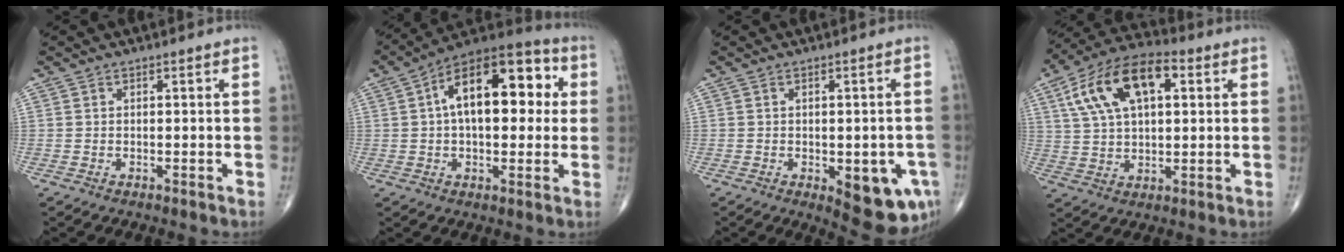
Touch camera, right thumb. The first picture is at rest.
{"total": 19.3, "force": [3.5, 10.0, 16.1], "torque": [-0.216, 0.032, 0.042]}
{"total": 11.1, "force": [-3.8, 4.7, 9.3], "torque": [-0.092, 0.000, -0.035]}
{"total": 16.5, "force": [5.5, 8.5, 13.1], "torque": [-0.230, 0.018, 0.093]}